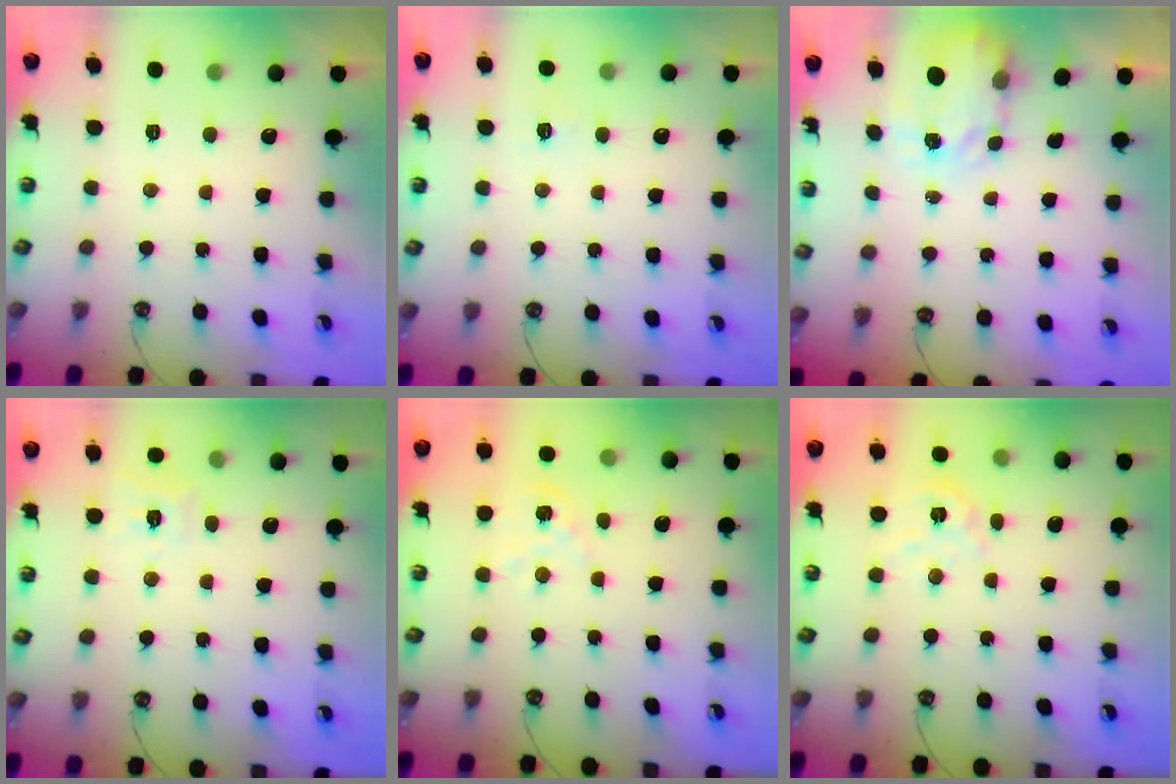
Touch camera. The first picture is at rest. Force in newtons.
{"total": 5.3, "press": 5.2, "slide": 0.5}
{"total": 3.6, "press": 3.5, "slide": 0.5}
{"total": 7.6, "press": 7.6, "slide": 0.4}
{"total": 2.3, "press": 2.3, "slide": 0.3}
{"total": 6.3, "press": 6.3, "slide": 0.4}